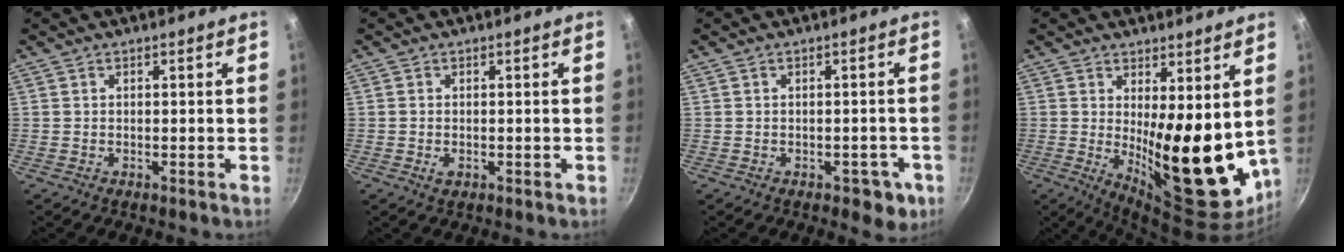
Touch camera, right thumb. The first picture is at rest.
{"total": 1.5, "force": [-0.4, 1.0, 1.1], "torque": [-0.019, -0.002, -0.006]}
{"total": 4.8, "force": [-1.9, 3.1, 3.2], "torque": [-0.010, 0.019, -0.008]}
{"total": 16.7, "force": [2.1, 6.1, 15.4], "torque": [-0.183, -0.051, 0.046]}